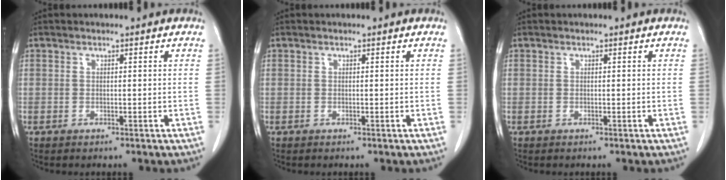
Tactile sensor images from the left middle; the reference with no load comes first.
{"total": 0.0}
{"total": 0.0}